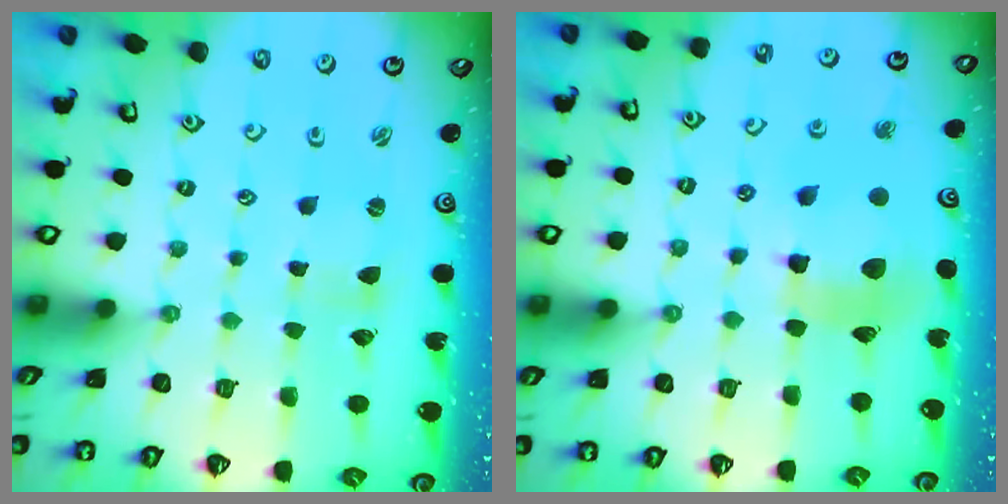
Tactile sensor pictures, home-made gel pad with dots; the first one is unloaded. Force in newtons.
{"total": 12.0, "press": 11.9, "slide": 1.4}